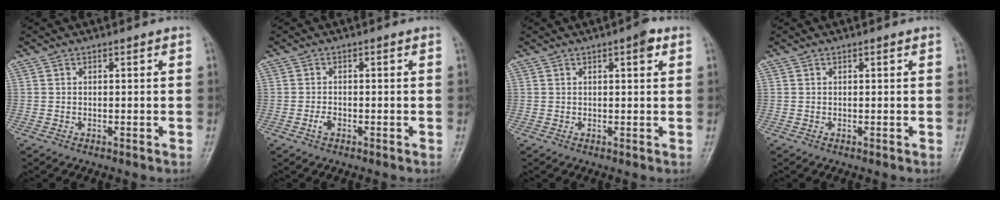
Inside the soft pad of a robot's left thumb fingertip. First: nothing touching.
{"total": 1.7, "force": [-0.8, 1.0, 1.1], "torque": [-0.024, 0.004, -0.017]}
{"total": 2.6, "force": [1.3, 0.7, 2.2], "torque": [-0.028, -0.001, 0.015]}
{"total": 0.0}